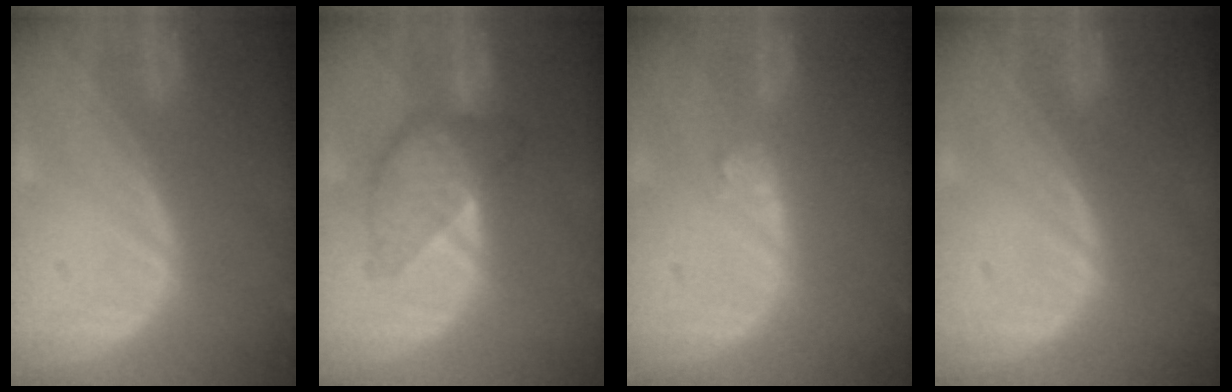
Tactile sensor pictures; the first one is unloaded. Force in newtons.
{"total": 6.4, "press": 6.4, "slide": 0.3}
{"total": 2.7, "press": 2.2, "slide": 1.5}
{"total": 0.0}